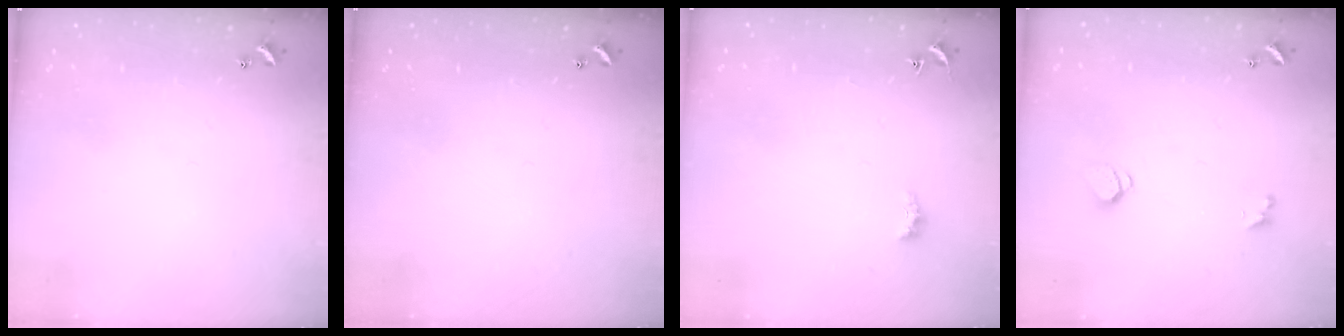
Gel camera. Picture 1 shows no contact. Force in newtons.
{"total": 0.0}
{"total": 1.5, "press": 1.4, "slide": 0.5}
{"total": 1.7, "press": 1.6, "slide": 0.5}